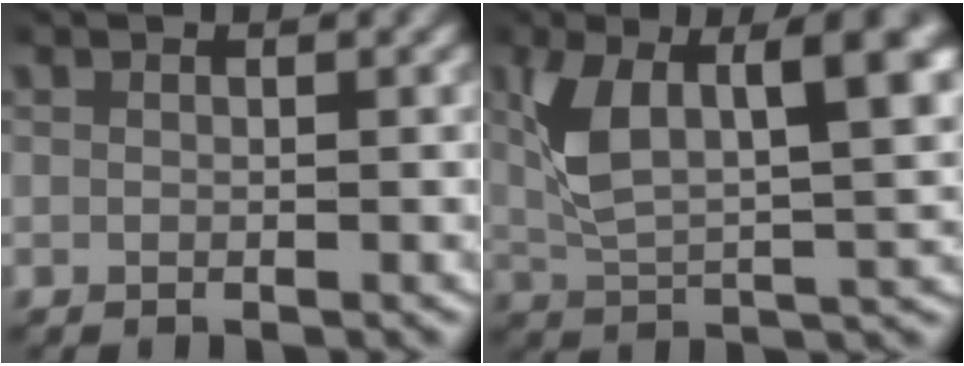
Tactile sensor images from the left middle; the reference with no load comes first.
{"total": 9.3, "force": [2.4, 4.2, 7.9], "torque": [-0.137, 0.003, 0.044]}